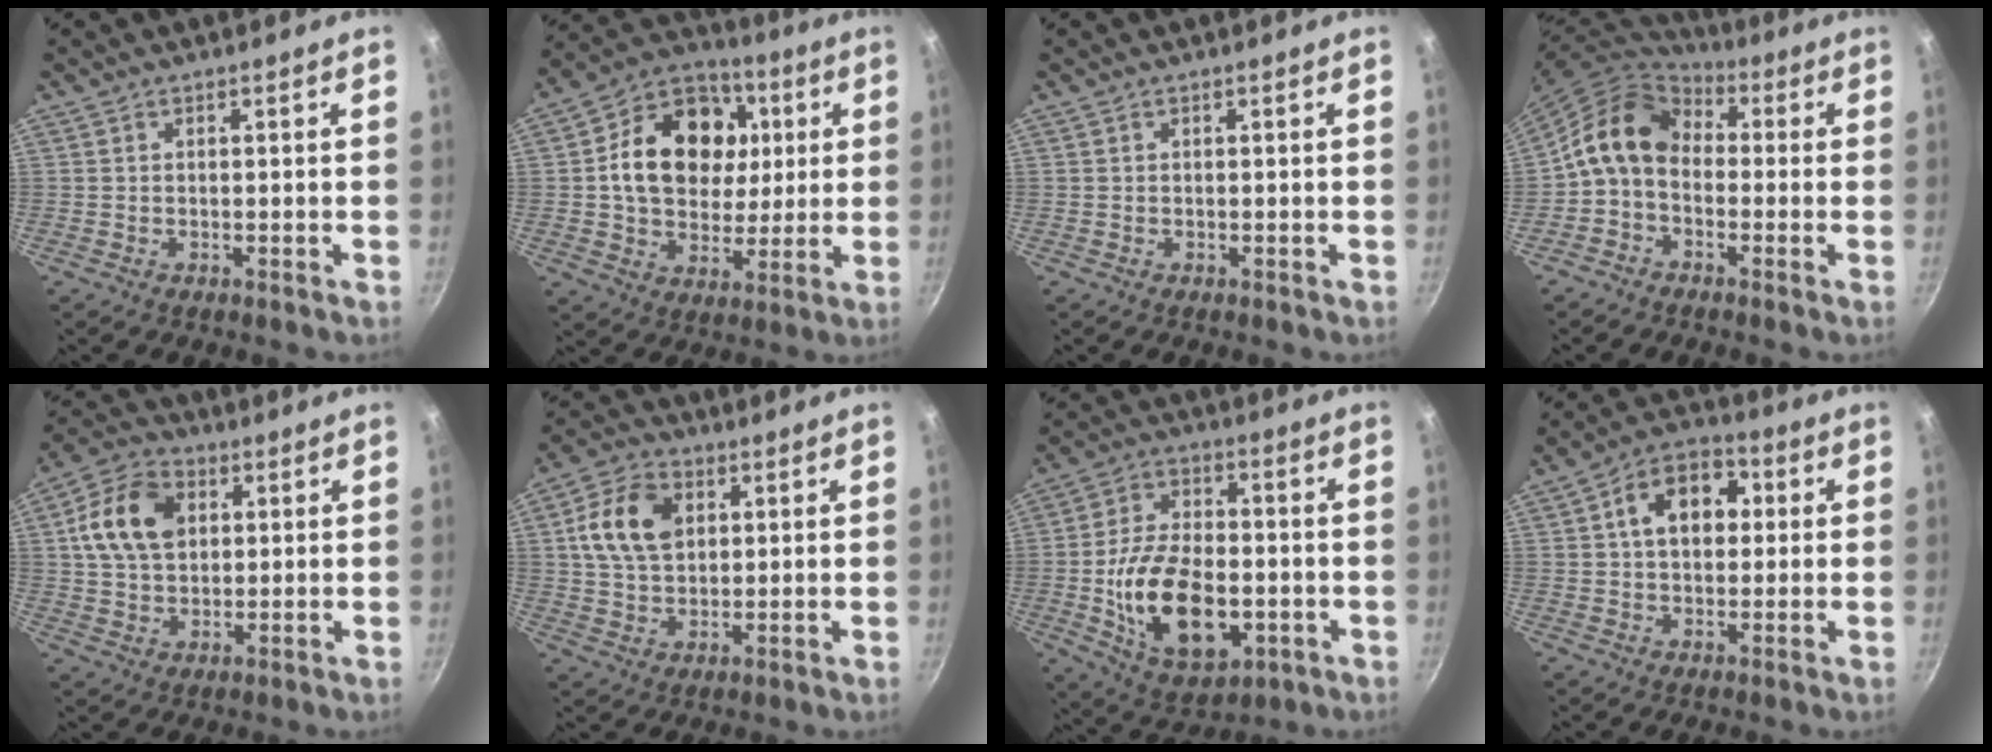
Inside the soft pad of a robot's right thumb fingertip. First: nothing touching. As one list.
[{"total": 19.6, "force": [3.5, 15.2, 11.8], "torque": [-0.170, 0.016, 0.051]}, {"total": 0.0}, {"total": 11.7, "force": [-0.3, 8.7, 7.8], "torque": [-0.128, 0.042, -0.028]}, {"total": 12.9, "force": [3.1, 9.2, 8.5], "torque": [-0.135, 0.007, 0.045]}, {"total": 11.9, "force": [3.0, 8.3, 7.9], "torque": [-0.129, 0.004, 0.048]}, {"total": 19.1, "force": [-3.6, 11.2, 15.0], "torque": [-0.249, 0.014, -0.050]}, {"total": 11.4, "force": [2.1, 7.9, 7.9], "torque": [-0.084, 0.022, 0.017]}]